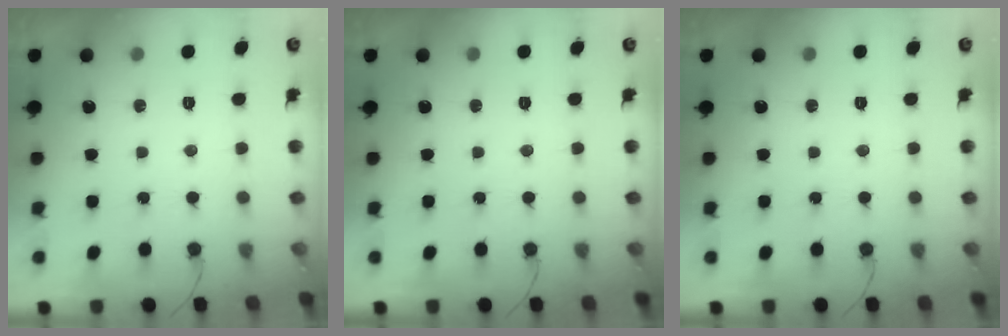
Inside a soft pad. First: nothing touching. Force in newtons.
{"total": 0.0}
{"total": 0.0}